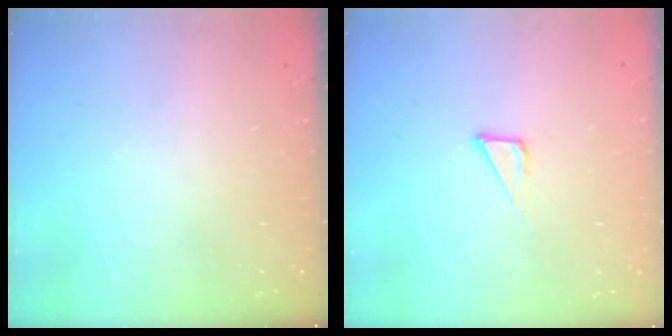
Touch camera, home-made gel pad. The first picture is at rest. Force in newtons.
{"total": 3.7, "press": 3.7, "slide": 0.2}